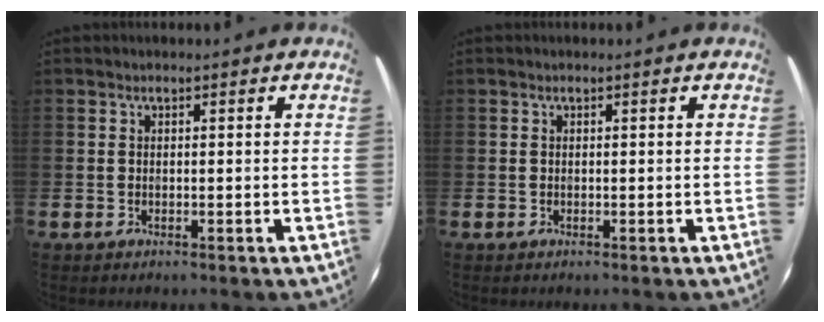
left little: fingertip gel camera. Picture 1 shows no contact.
{"total": 0.0}